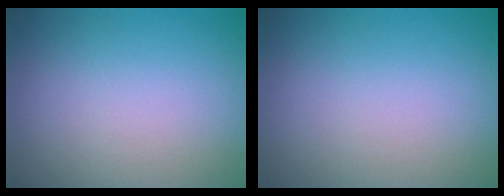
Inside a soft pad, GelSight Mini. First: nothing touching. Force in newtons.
{"total": 0.0}